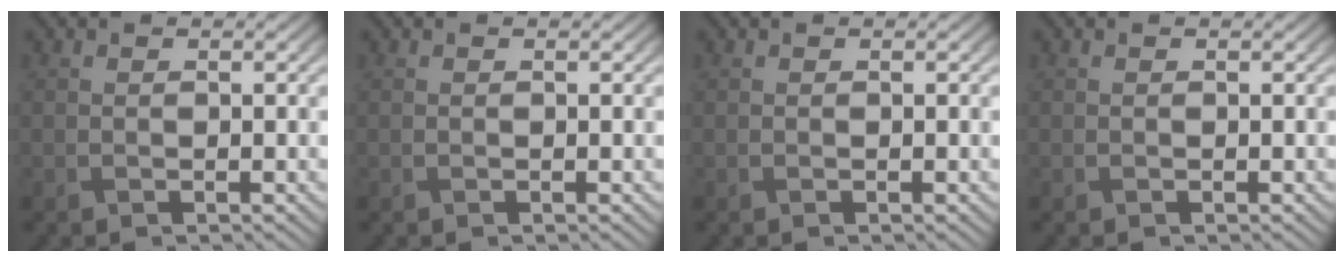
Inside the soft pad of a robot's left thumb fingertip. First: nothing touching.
{"total": 0.0}
{"total": 0.0}
{"total": 0.0}